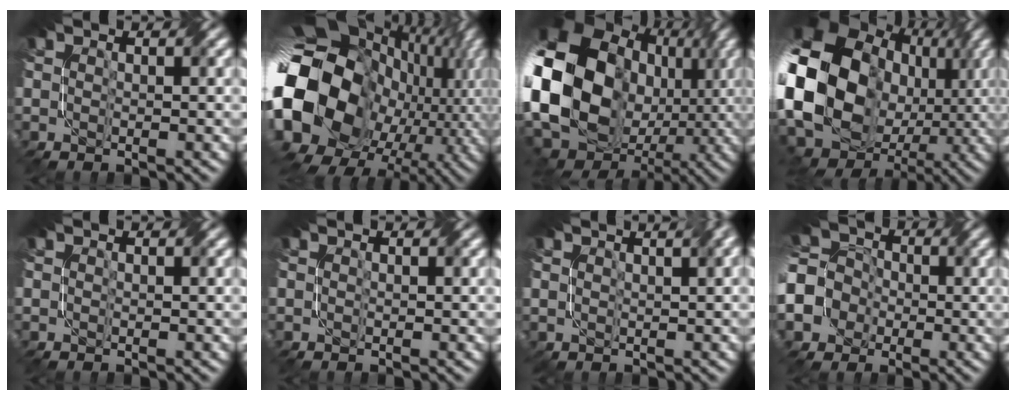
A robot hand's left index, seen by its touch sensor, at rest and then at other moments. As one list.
[{"total": 24.0, "force": [-2.8, 19.6, 13.5], "torque": [-0.289, -0.029, -0.101]}, {"total": 23.4, "force": [-0.5, 19.5, 13.0], "torque": [-0.279, -0.024, -0.065]}, {"total": 25.1, "force": [-1.5, 22.0, 12.2], "torque": [-0.274, -0.016, -0.069]}, {"total": 0.0}, {"total": 0.0}, {"total": 3.4, "force": [2.1, 1.3, 2.3], "torque": [-0.016, 0.016, 0.024]}, {"total": 8.8, "force": [-3.3, 7.8, 2.4], "torque": [-0.070, -0.015, -0.077]}]